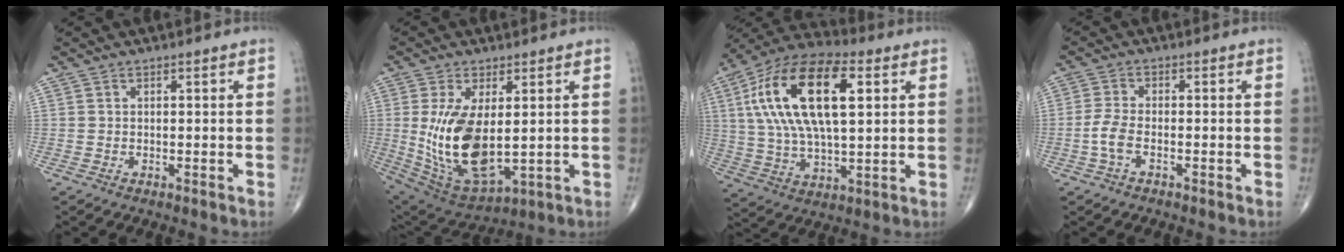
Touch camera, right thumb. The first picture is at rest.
{"total": 16.3, "force": [0.6, 7.8, 14.3], "torque": [-0.276, -0.023, 0.037]}
{"total": 22.4, "force": [5.7, 10.1, 19.2], "torque": [-0.365, 0.010, 0.092]}
{"total": 3.7, "force": [-1.4, 1.8, 2.9], "torque": [-0.069, 0.013, -0.031]}